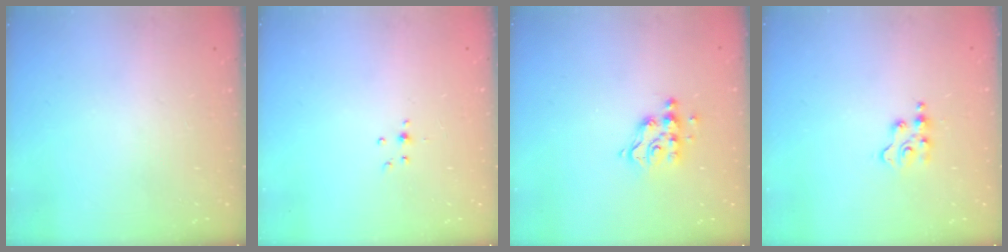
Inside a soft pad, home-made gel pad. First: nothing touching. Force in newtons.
{"total": 2.9, "press": 2.8, "slide": 0.7}
{"total": 8.3, "press": 8.3, "slide": 0.4}
{"total": 3.5, "press": 3.5, "slide": 0.5}